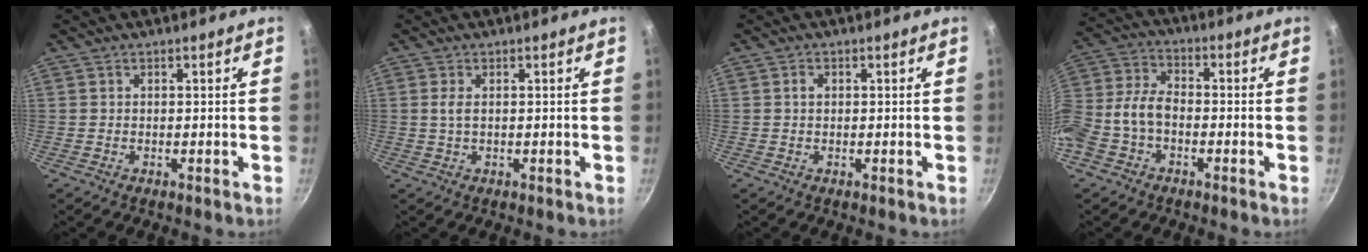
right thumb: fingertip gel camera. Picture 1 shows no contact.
{"total": 1.9, "force": [0.3, 0.9, 1.7], "torque": [-0.035, 0.000, 0.006]}
{"total": 1.2, "force": [0.2, 1.0, 0.7], "torque": [-0.009, 0.007, 0.002]}
{"total": 10.2, "force": [-3.1, 6.8, 6.9], "torque": [-0.143, 0.045, -0.076]}